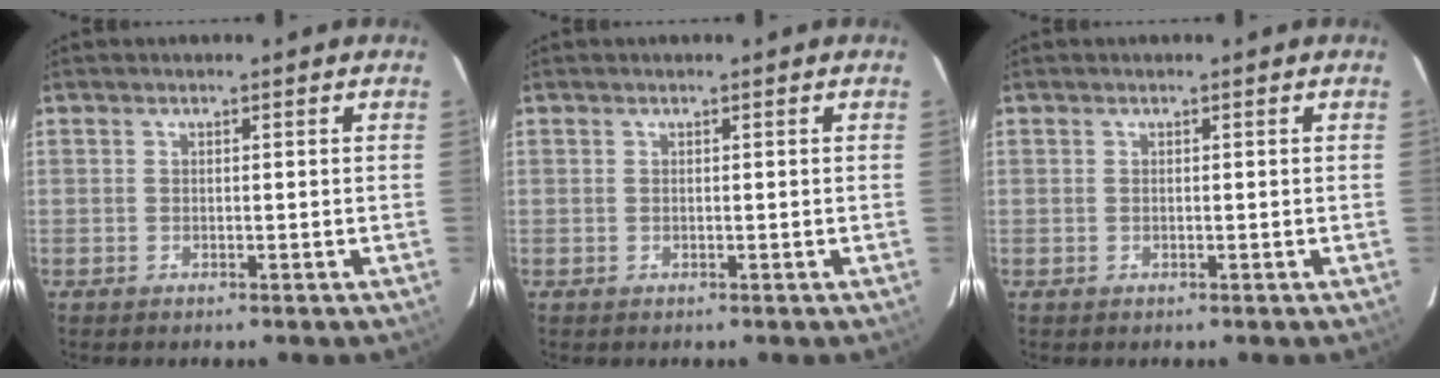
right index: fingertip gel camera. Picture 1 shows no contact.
{"total": 0.0}
{"total": 0.0}